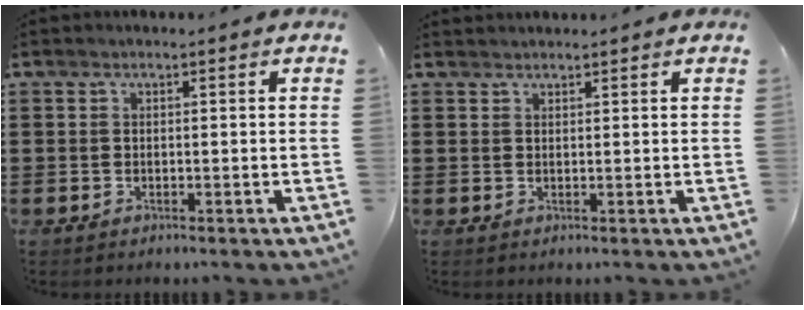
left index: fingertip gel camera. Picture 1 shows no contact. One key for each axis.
{"total": 1.1, "fx": 1.1, "fy": 0.1, "fz": 0.0, "tx": -0.002, "ty": -0.001, "tz": 0.023}